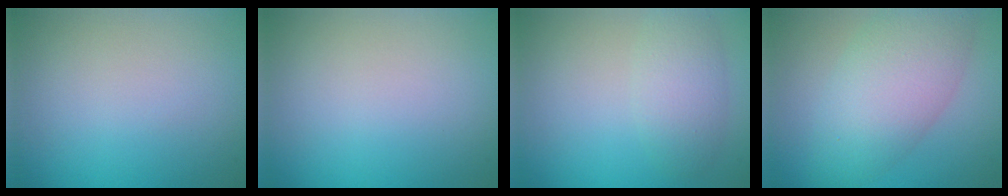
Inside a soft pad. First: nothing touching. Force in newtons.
{"total": 0.0}
{"total": 3.1, "press": 3.1, "slide": 0.0}
{"total": 7.4, "press": 7.4, "slide": 0.4}